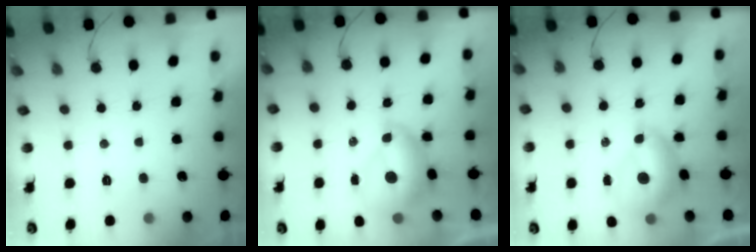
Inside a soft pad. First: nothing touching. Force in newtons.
{"total": 9.2, "press": 9.1, "slide": 0.9}
{"total": 7.4, "press": 7.4, "slide": 0.6}